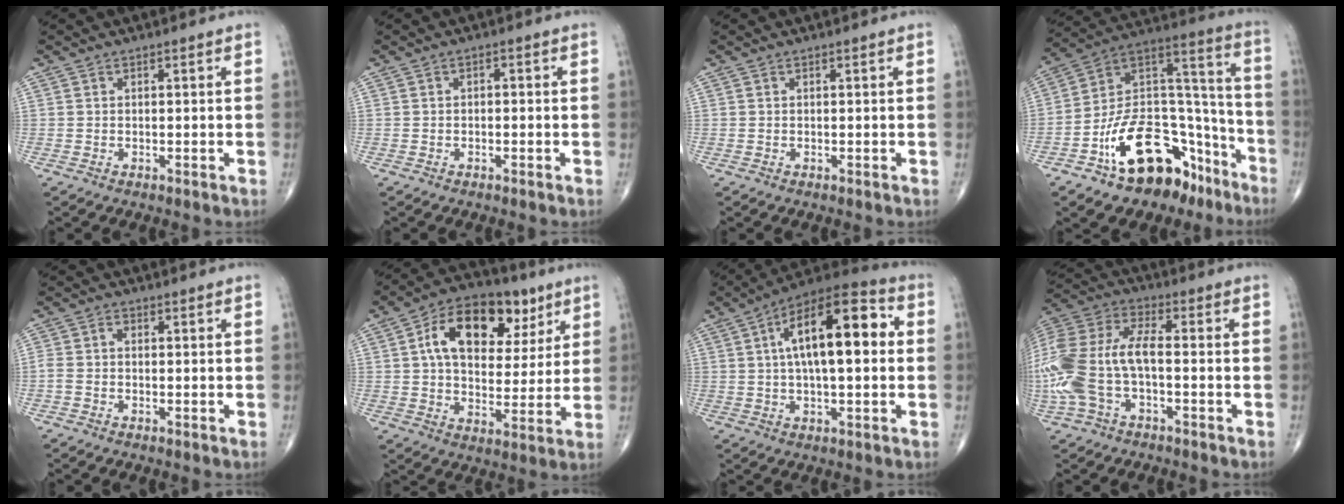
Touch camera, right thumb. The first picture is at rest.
{"total": 0.7, "force": [-0.3, 0.5, 0.4], "torque": [0.001, 0.001, -0.009]}
{"total": 0.0}
{"total": 23.8, "force": [-13.7, 13.0, 14.4], "torque": [-0.189, 0.113, -0.219]}
{"total": 2.2, "force": [-0.4, 1.6, 1.4], "torque": [-0.033, 0.010, -0.012]}
{"total": 18.3, "force": [6.9, 11.2, 12.7], "torque": [-0.166, 0.001, 0.108]}
{"total": 17.8, "force": [2.8, 7.2, 16.0], "torque": [-0.239, 0.026, 0.034]}
{"total": 18.6, "force": [-3.3, 9.3, 15.7], "torque": [-0.372, 0.031, -0.063]}